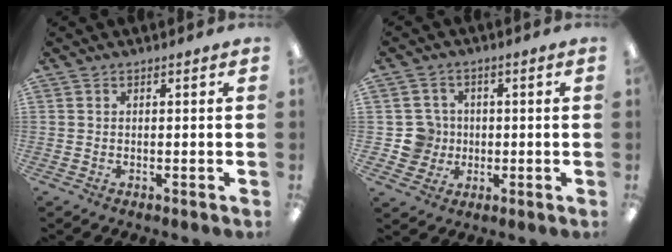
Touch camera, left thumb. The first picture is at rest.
{"total": 6.7, "force": [-0.3, 6.6, 0.8], "torque": [-0.016, 0.013, 0.003]}